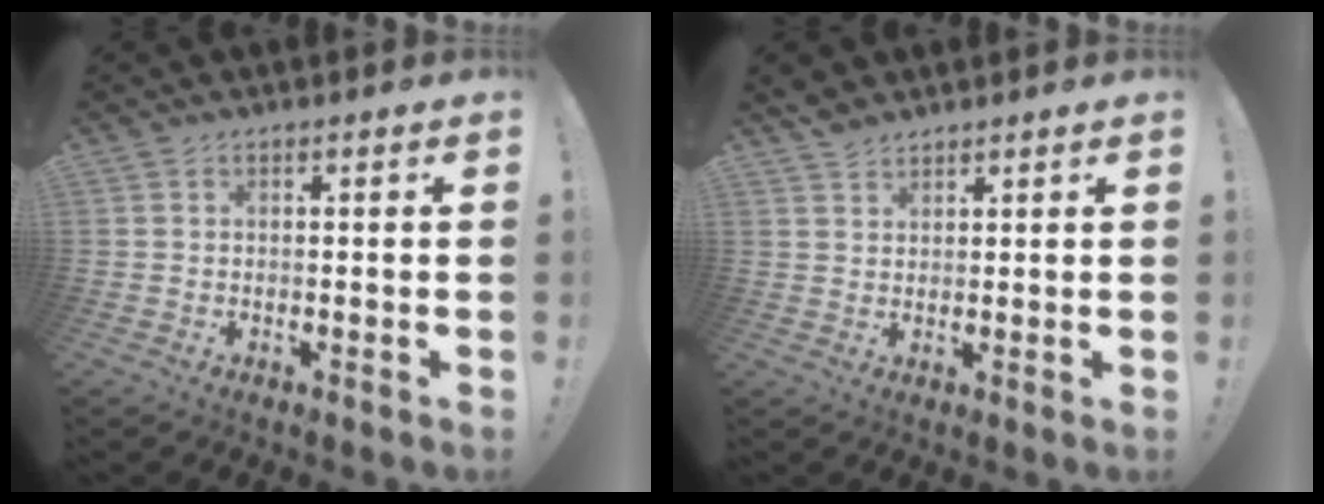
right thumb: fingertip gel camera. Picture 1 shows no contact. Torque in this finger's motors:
{"motor_torque": [0.00, 0.00, 0.37, 0.37, 0.00]}